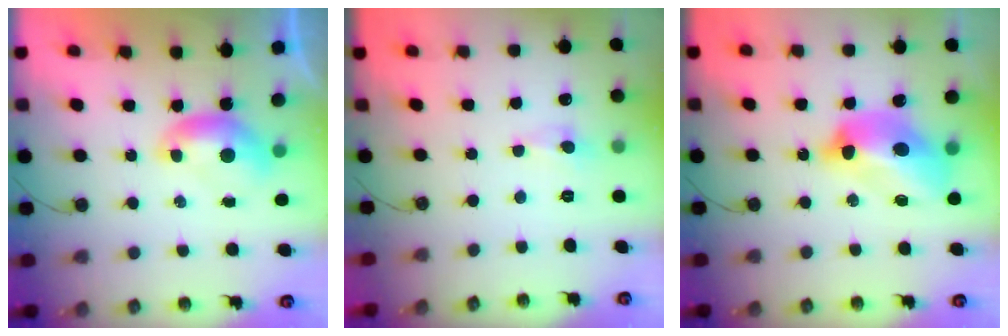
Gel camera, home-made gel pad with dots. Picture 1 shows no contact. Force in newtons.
{"total": 0.7, "press": 0.7, "slide": 0.3}
{"total": 12.6, "press": 12.5, "slide": 1.5}